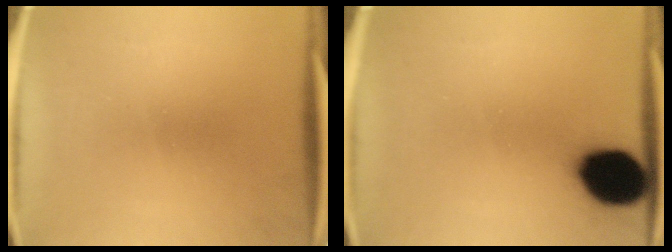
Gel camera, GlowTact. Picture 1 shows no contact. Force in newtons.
{"total": 15.1}